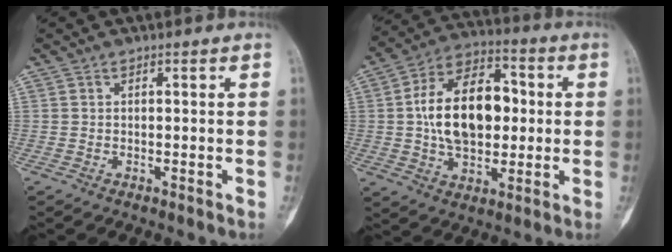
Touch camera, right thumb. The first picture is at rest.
{"total": 17.9, "force": [1.0, 11.2, 14.0], "torque": [-0.207, 0.024, 0.015]}